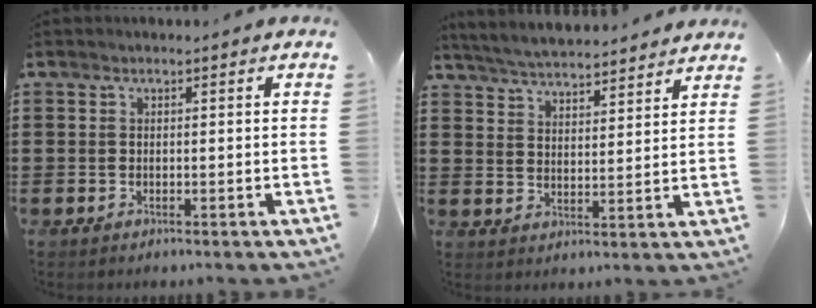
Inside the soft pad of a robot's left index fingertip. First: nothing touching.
{"total": 4.7, "force": [4.7, -0.2, 0.6], "torque": [-0.032, -0.025, 0.081]}